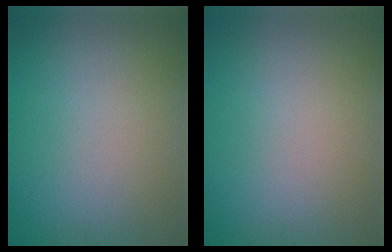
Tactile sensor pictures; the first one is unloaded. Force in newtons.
{"total": 0.0}